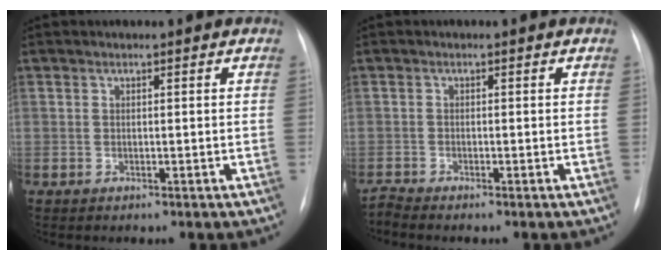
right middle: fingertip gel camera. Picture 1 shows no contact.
{"total": 1.2, "force": [-1.1, -0.4, -0.1], "torque": [-0.002, -0.009, -0.023]}